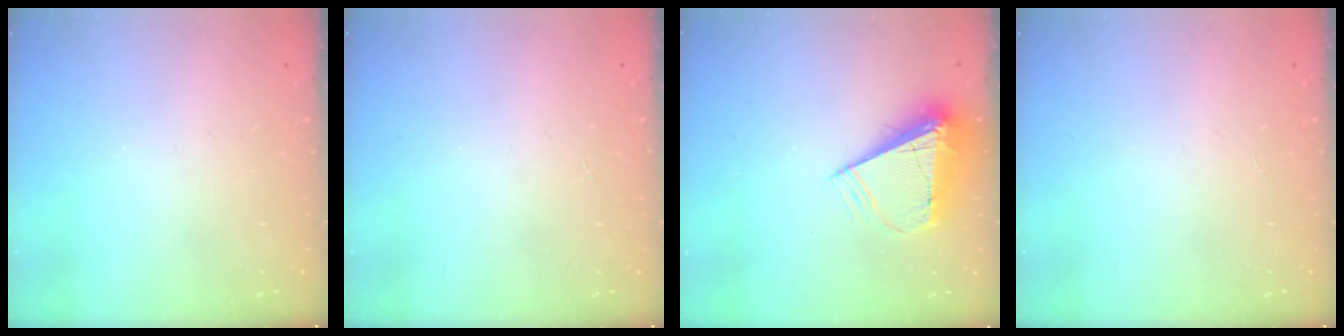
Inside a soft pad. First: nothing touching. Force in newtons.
{"total": 0.0}
{"total": 10.5, "press": 10.5, "slide": 1.2}
{"total": 0.0}